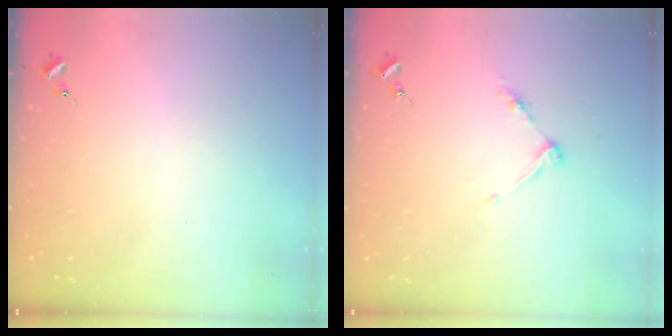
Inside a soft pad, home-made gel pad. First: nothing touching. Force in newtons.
{"total": 6.0, "press": 6.0, "slide": 0.7}